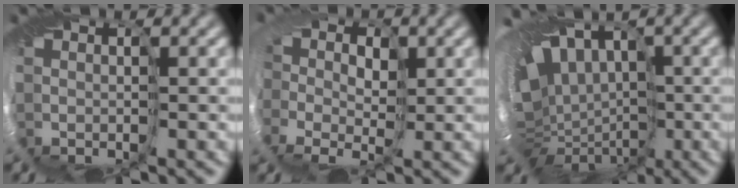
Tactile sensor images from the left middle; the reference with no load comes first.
{"total": 2.6, "force": [-0.4, 2.2, 1.2], "torque": [-0.001, -0.009, -0.022]}
{"total": 13.6, "force": [-0.3, 9.0, 10.2], "torque": [-0.147, -0.018, -0.002]}